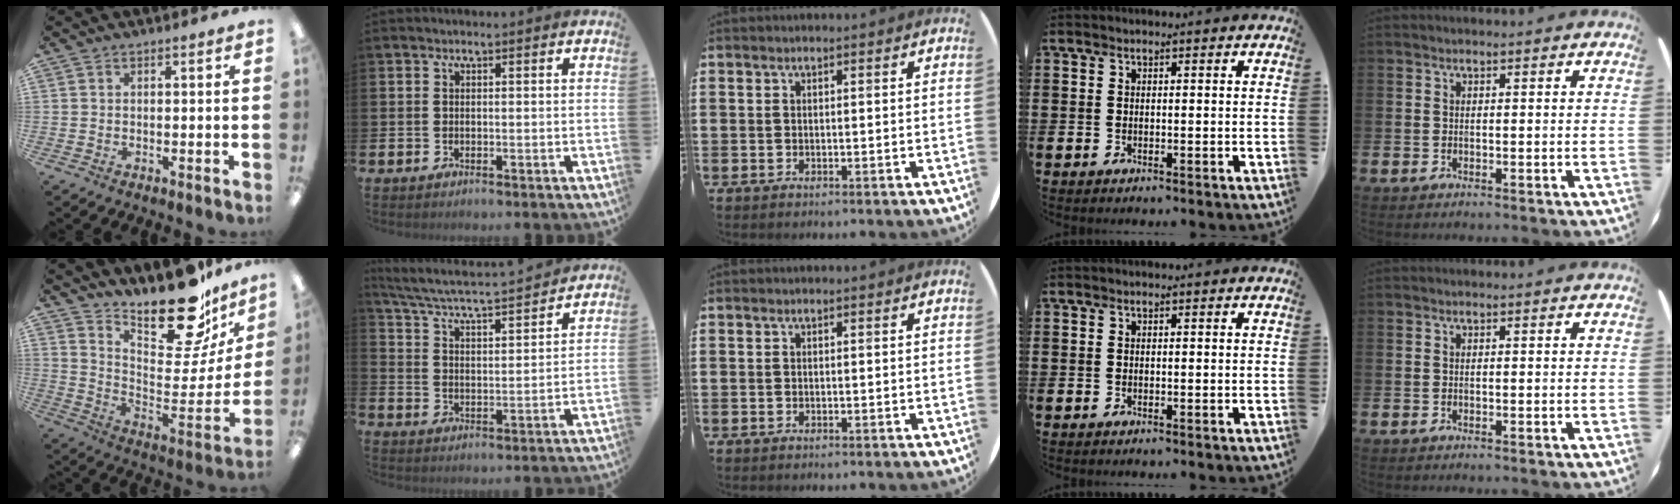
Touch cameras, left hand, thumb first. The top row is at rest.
{"thumb": {"total": 21.8, "force": [18.8, 6.3, 8.9], "torque": [-0.118, -0.152, 0.315]}, "index": {"total": 5.0, "force": [4.8, 0.2, 1.4], "torque": [-0.054, -0.046, 0.074]}}